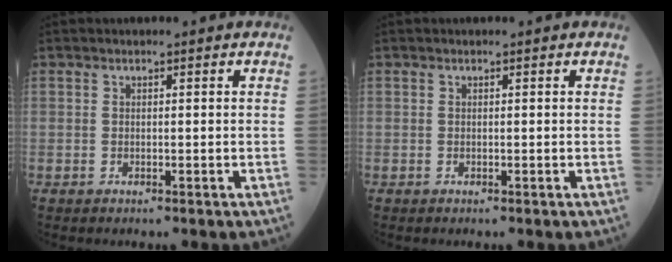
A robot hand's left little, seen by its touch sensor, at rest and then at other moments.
{"total": 0.0}